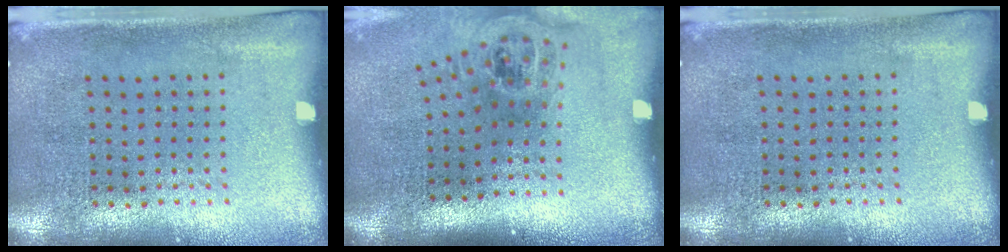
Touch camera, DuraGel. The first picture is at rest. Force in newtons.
{"total": 1.6, "press": 1.2, "slide": 1.2}
{"total": 0.0}